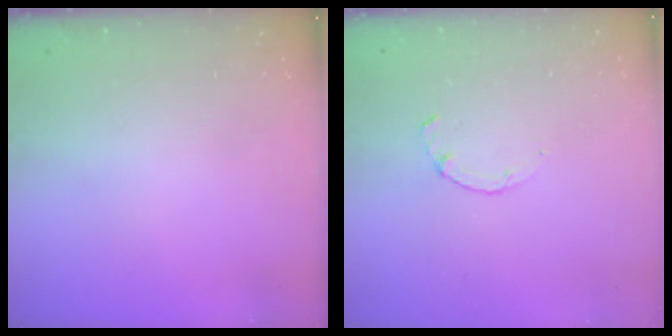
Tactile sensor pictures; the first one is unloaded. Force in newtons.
{"total": 0.9, "press": 0.8, "slide": 0.3}